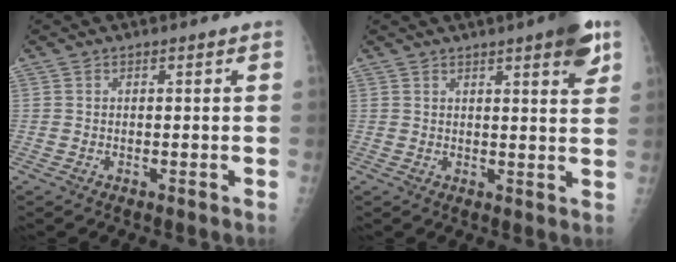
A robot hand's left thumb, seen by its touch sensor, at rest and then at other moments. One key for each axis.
{"total": 7.3, "fx": 4.1, "fy": 1.5, "fz": 5.8, "tx": -0.066, "ty": -0.016, "tz": 0.049}